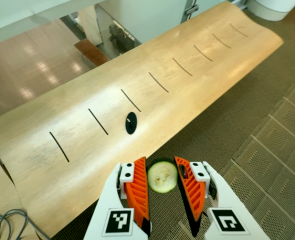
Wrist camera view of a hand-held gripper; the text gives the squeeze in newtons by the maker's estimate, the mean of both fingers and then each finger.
{"total": 8.3, "left": 8.4, "right": 8.2}